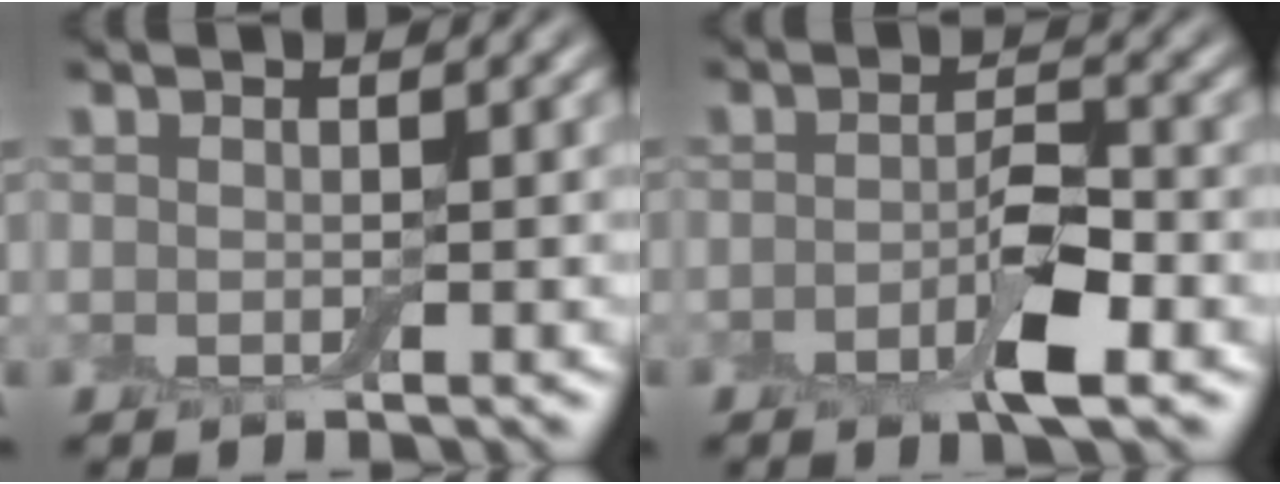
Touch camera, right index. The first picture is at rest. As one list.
[{"total": 4.0, "force": [-1.6, 1.1, 3.5], "torque": [-0.060, 0.000, -0.033]}]